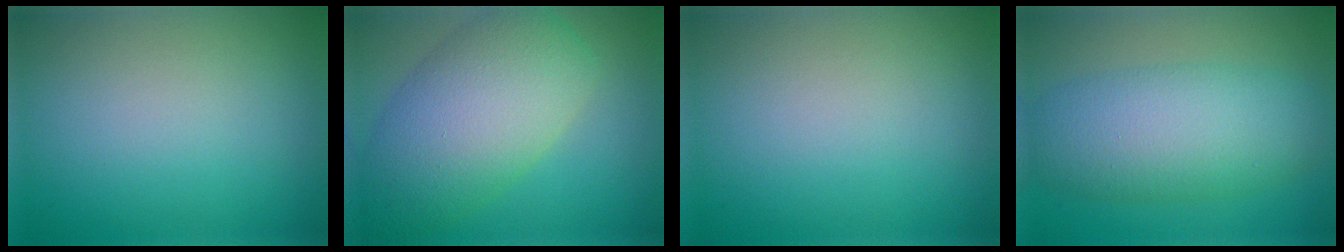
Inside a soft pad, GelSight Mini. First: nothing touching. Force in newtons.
{"total": 9.2, "press": 9.2, "slide": 0.4}
{"total": 0.0}
{"total": 7.3, "press": 7.3, "slide": 0.3}